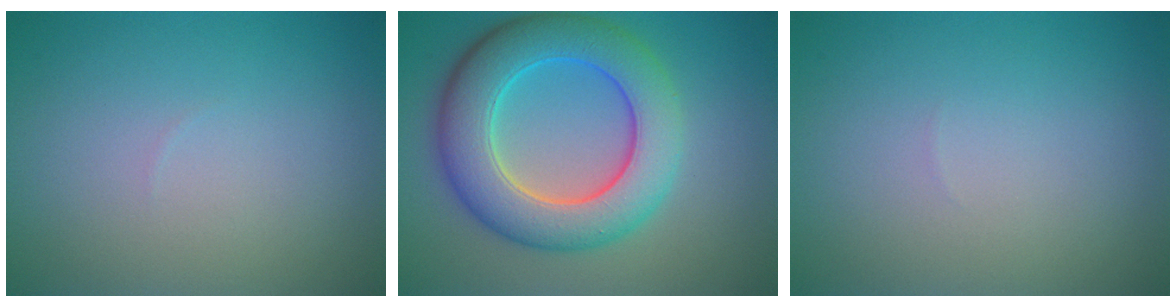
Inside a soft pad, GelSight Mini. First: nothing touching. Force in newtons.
{"total": 8.9, "press": 8.9, "slide": 0.4}
{"total": 0.0}